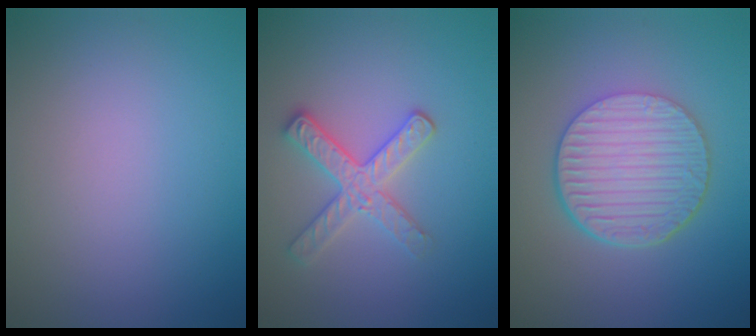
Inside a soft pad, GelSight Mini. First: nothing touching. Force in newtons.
{"total": 3.0, "press": 2.8, "slide": 1.0}
{"total": 6.4, "press": 4.5, "slide": 4.6}